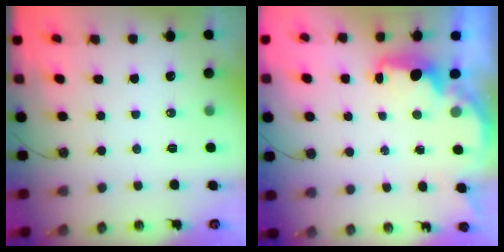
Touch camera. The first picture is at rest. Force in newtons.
{"total": 3.1, "press": 3.1, "slide": 0.6}